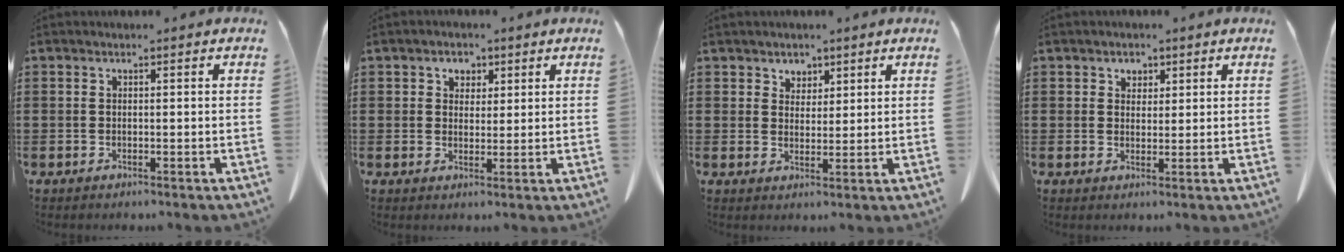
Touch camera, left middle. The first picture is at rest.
{"total": 2.4, "force": [1.3, 2.0, 0.4], "torque": [-0.011, 0.008, 0.019]}
{"total": 2.9, "force": [2.2, 1.9, 0.1], "torque": [-0.012, 0.009, 0.043]}
{"total": 1.9, "force": [1.3, 1.3, 0.3], "torque": [-0.003, 0.004, 0.023]}